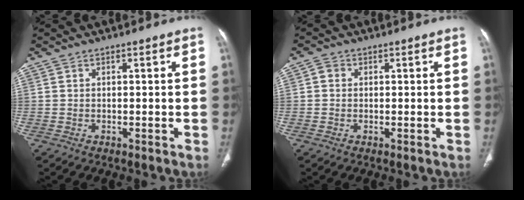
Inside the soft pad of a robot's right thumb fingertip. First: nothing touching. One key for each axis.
{"total": 1.8, "fx": 0.3, "fy": 1.6, "fz": 0.8, "tx": -0.009, "ty": 0.003, "tz": 0.002}